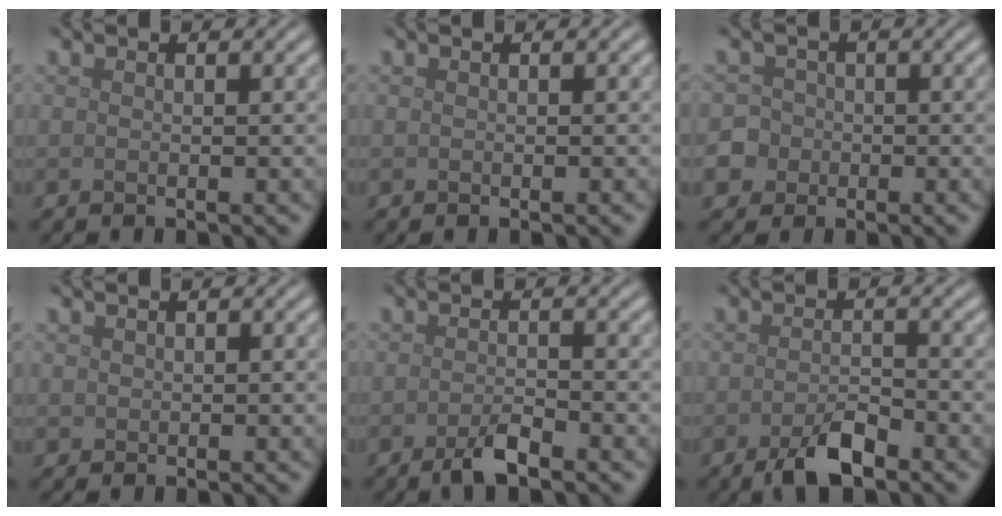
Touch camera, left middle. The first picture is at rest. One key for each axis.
{"total": 0.0}
{"total": 7.9, "fx": -3.4, "fy": 6.9, "fz": 1.7, "tx": -0.049, "ty": -0.019, "tz": -0.087}
{"total": 0.6, "fx": 0.3, "fy": 0.5, "fz": 0.0, "tx": 0.003, "ty": -0.001, "tz": 0.007}
{"total": 2.3, "fx": -1.5, "fy": 0.6, "fz": 1.6, "tx": -0.033, "ty": -0.001, "tz": -0.031}
{"total": 3.4, "fx": -2.1, "fy": 1.2, "fz": 2.4, "tx": -0.046, "ty": -0.001, "tz": -0.041}